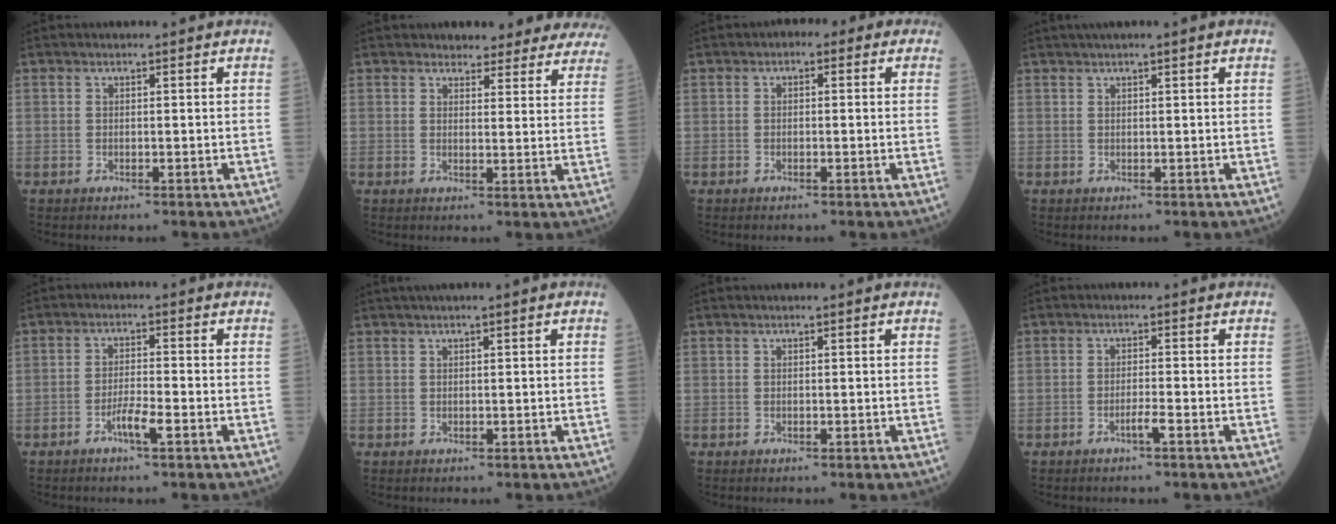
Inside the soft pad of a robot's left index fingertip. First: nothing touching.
{"total": 12.7, "force": [12.0, 3.9, 1.7], "torque": [0.025, -0.018, 0.106]}
{"total": 2.3, "force": [0.6, 1.4, 1.7], "torque": [-0.015, 0.015, -0.006]}
{"total": 2.9, "force": [2.0, -0.2, 2.1], "torque": [-0.031, 0.022, 0.033]}
{"total": 3.3, "force": [-1.9, 0.1, 2.7], "torque": [-0.055, -0.002, -0.037]}
{"total": 1.7, "force": [1.0, -0.2, 1.4], "torque": [-0.028, 0.015, 0.020]}
{"total": 0.0}
{"total": 1.7, "force": [-1.1, -0.2, 1.3], "torque": [-0.025, 0.001, -0.021]}